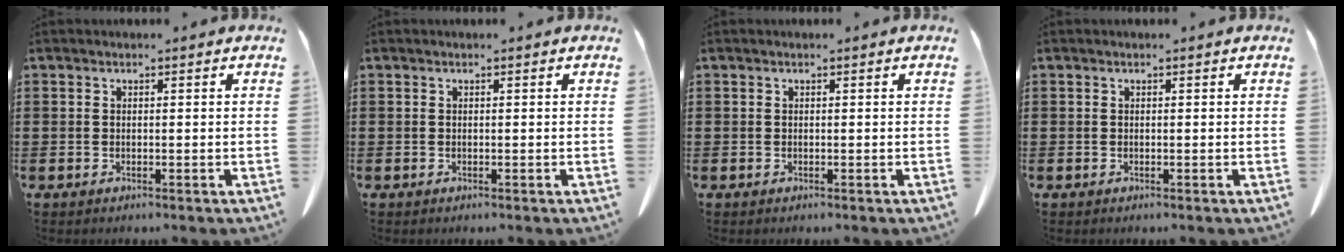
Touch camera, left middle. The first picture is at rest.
{"total": 0.0}
{"total": 0.0}
{"total": 0.0}